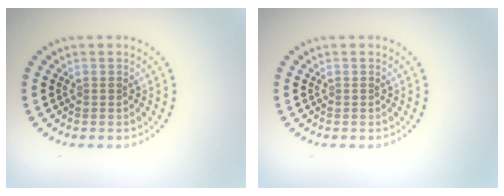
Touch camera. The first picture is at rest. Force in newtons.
{"total": 0.0}